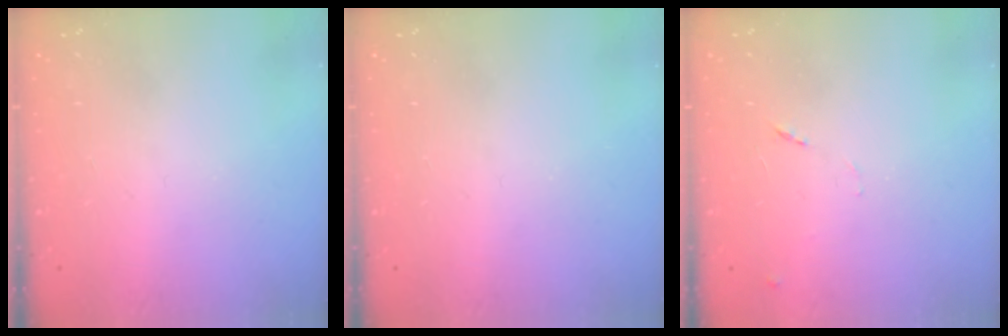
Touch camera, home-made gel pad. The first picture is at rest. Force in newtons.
{"total": 0.0}
{"total": 7.6, "press": 7.6, "slide": 0.9}